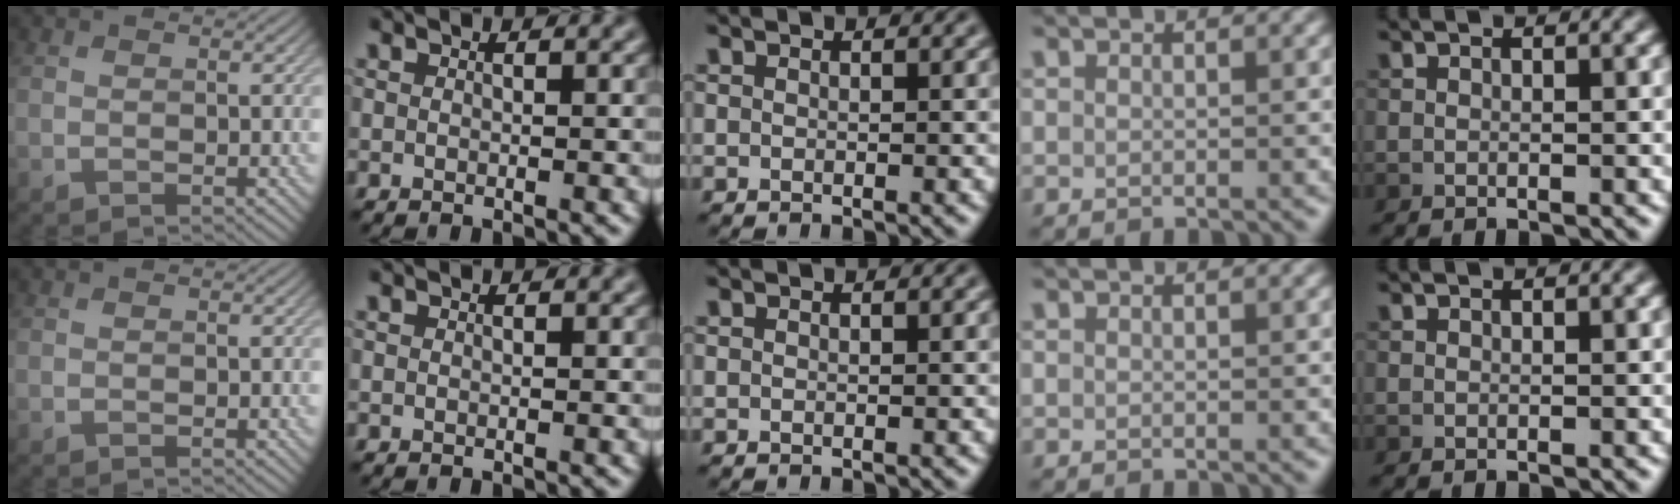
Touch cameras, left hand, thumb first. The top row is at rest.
{}